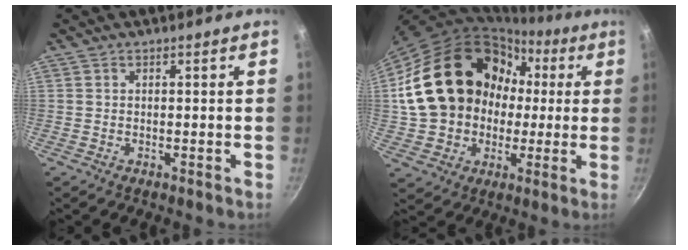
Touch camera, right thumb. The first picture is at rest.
{"total": 22.9, "force": [2.3, 18.5, 13.3], "torque": [-0.202, 0.052, 0.055]}